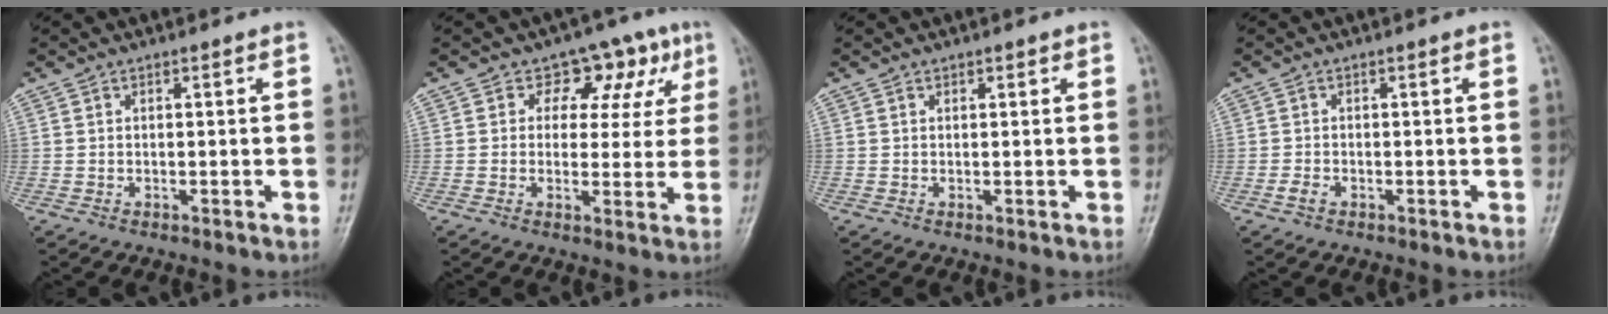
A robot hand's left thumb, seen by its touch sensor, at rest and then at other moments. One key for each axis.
{"total": 9.5, "fx": 4.1, "fy": 6.9, "fz": 5.1, "tx": -0.006, "ty": -0.003, "tz": 0.047}
{"total": 0.8, "fx": 0.4, "fy": 0.6, "fz": 0.4, "tx": 0.001, "ty": -0.001, "tz": 0.004}
{"total": 1.5, "fx": -0.9, "fy": 0.9, "fz": 0.8, "tx": -0.020, "ty": 0.003, "tz": -0.019}